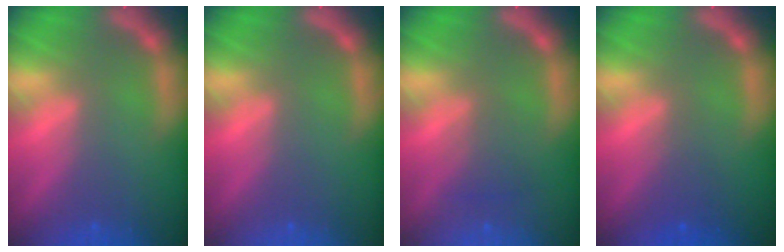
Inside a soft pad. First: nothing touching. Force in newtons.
{"total": 0.0}
{"total": 2.0}
{"total": 2.0}